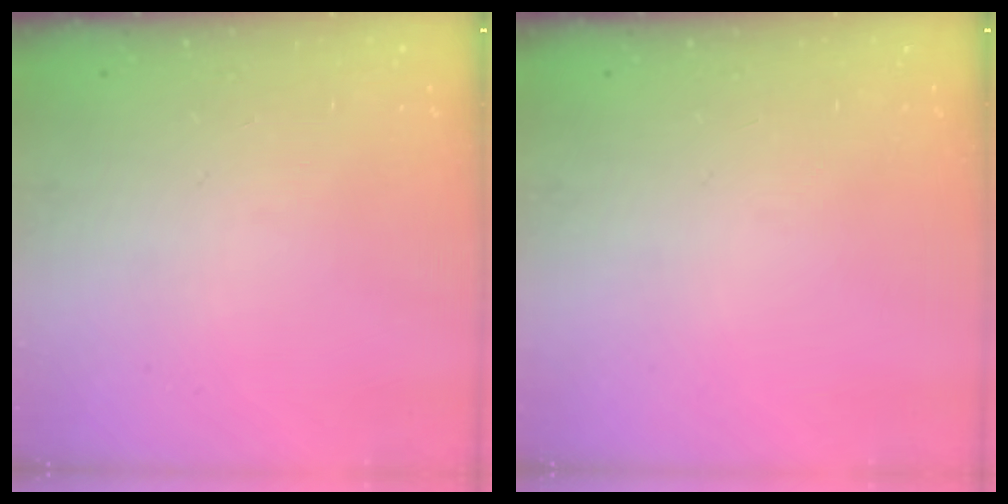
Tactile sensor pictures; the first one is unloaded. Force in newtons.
{"total": 0.0}